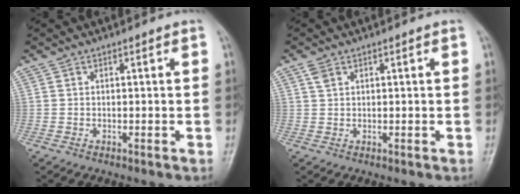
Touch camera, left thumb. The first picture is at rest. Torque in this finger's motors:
{"motor_torque": [0.12, 0.08, 0.23, -0.13, 0.01]}